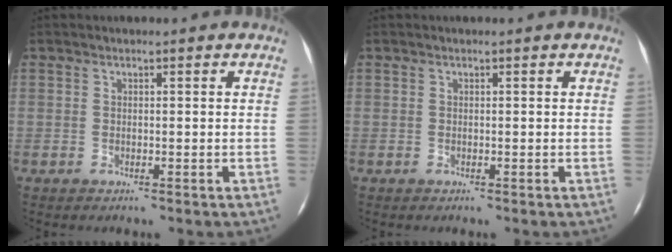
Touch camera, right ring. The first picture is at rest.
{"total": 0.0}